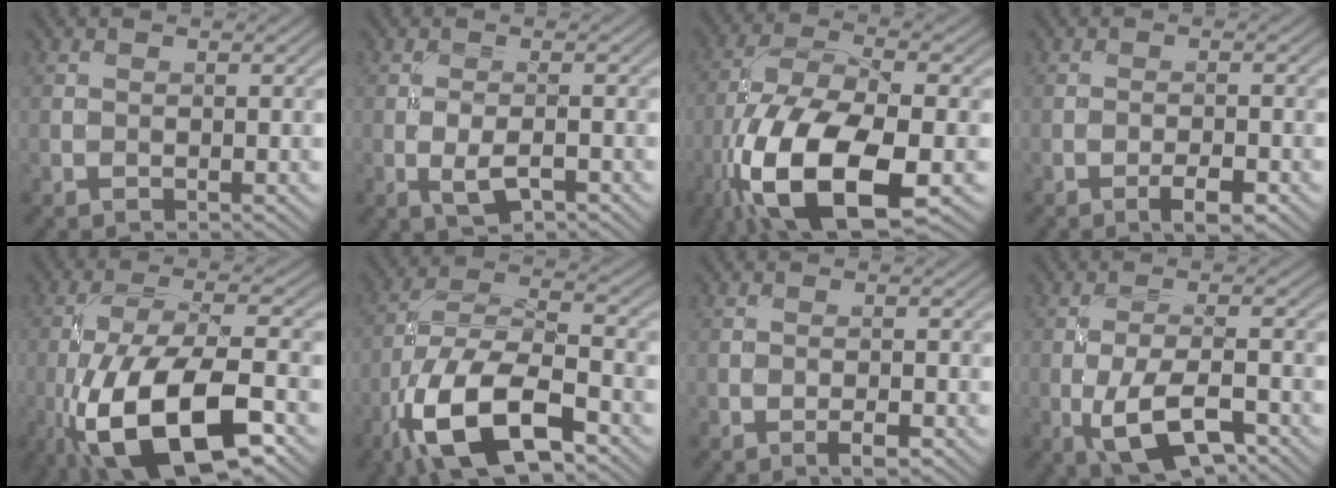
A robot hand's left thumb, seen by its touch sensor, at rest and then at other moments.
{"total": 3.1, "force": [-1.2, 1.2, 2.7], "torque": [-0.059, -0.003, -0.024]}
{"total": 16.7, "force": [-7.0, 7.2, 13.3], "torque": [-0.278, -0.027, -0.137]}
{"total": 2.9, "force": [-1.6, 0.8, 2.3], "torque": [-0.041, 0.002, -0.030]}
{"total": 15.6, "force": [-6.8, 5.7, 12.8], "torque": [-0.248, -0.009, -0.130]}
{"total": 15.1, "force": [-7.7, 6.1, 11.4], "torque": [-0.223, -0.014, -0.158]}
{"total": 1.9, "force": [-1.0, 0.5, 1.5], "torque": [-0.027, 0.002, -0.020]}
{"total": 7.8, "force": [-3.3, 2.8, 6.5], "torque": [-0.127, 0.001, -0.064]}